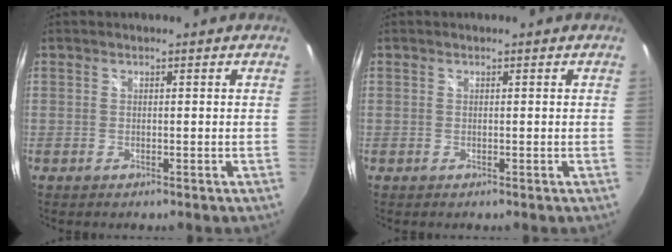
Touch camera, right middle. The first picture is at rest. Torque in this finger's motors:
{"motor_torque": [0.00, 0.00, 0.00, 0.01]}